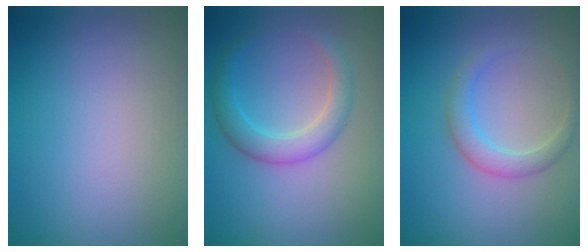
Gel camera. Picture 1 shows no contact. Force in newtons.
{"total": 3.1, "press": 3.1, "slide": 0.0}
{"total": 2.2, "press": 2.2, "slide": 0.1}